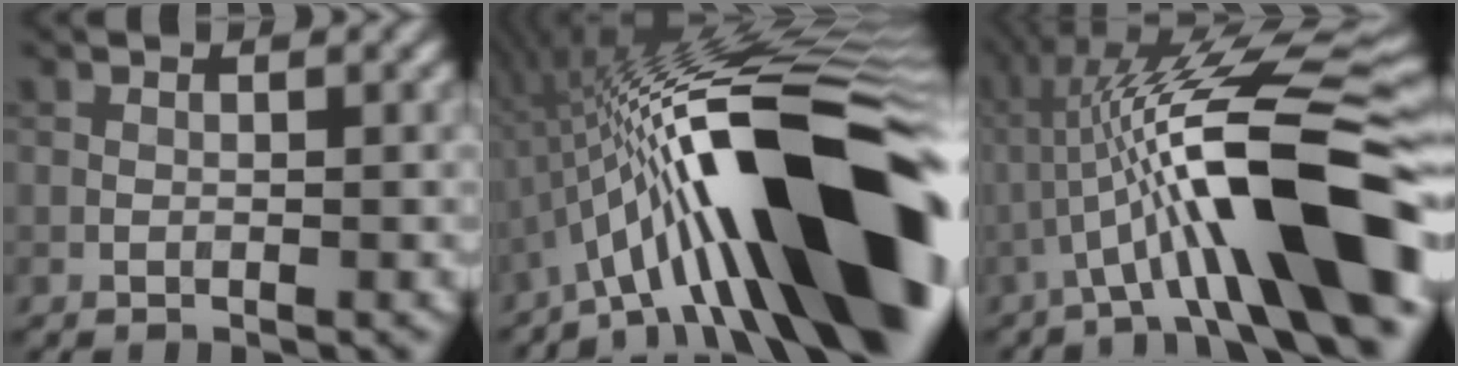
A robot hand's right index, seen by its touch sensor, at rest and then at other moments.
{"total": 20.4, "force": [-3.4, 5.5, 19.3], "torque": [-0.273, 0.028, -0.068]}
{"total": 13.9, "force": [-2.5, 2.7, 13.4], "torque": [-0.218, 0.035, -0.037]}